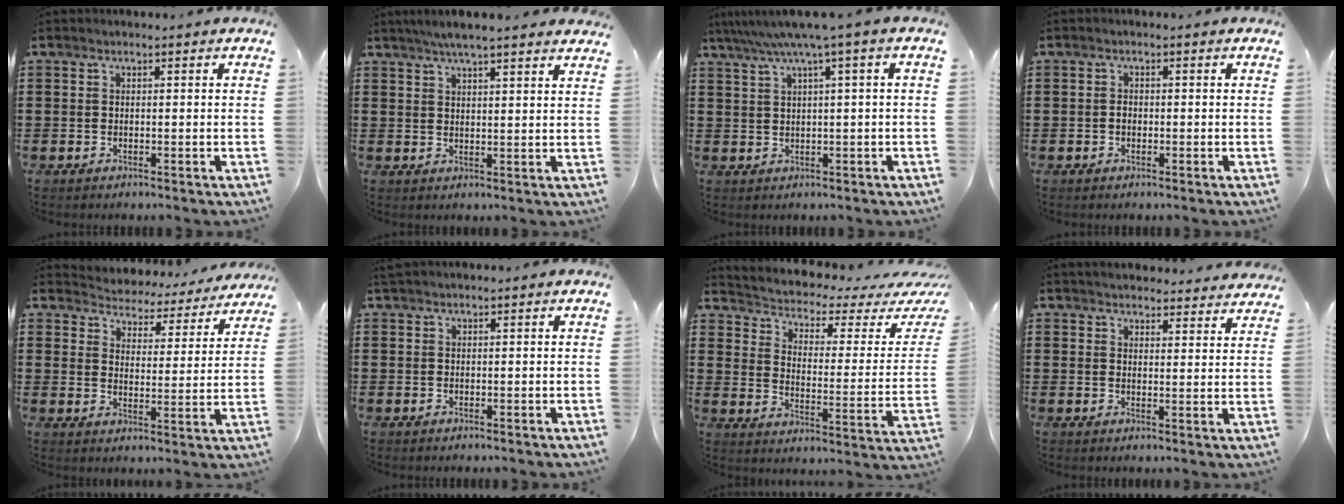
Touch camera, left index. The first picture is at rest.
{"total": 4.2, "force": [3.7, 0.0, 1.9], "torque": [-0.046, -0.003, 0.067]}
{"total": 4.5, "force": [1.9, -0.7, 4.1], "torque": [-0.082, -0.012, 0.029]}
{"total": 1.0, "force": [-0.3, 0.7, 0.7], "torque": [-0.016, 0.002, -0.005]}
{"total": 3.9, "force": [3.8, 0.5, -0.4], "torque": [-0.020, -0.035, 0.060]}
{"total": 0.7, "force": [0.6, 0.1, 0.3], "torque": [-0.009, 0.001, 0.013]}
{"total": 2.3, "force": [1.6, 1.0, 1.3], "torque": [-0.042, -0.024, 0.017]}
{"total": 3.4, "force": [3.4, 0.1, 0.2], "torque": [-0.007, -0.019, 0.060]}